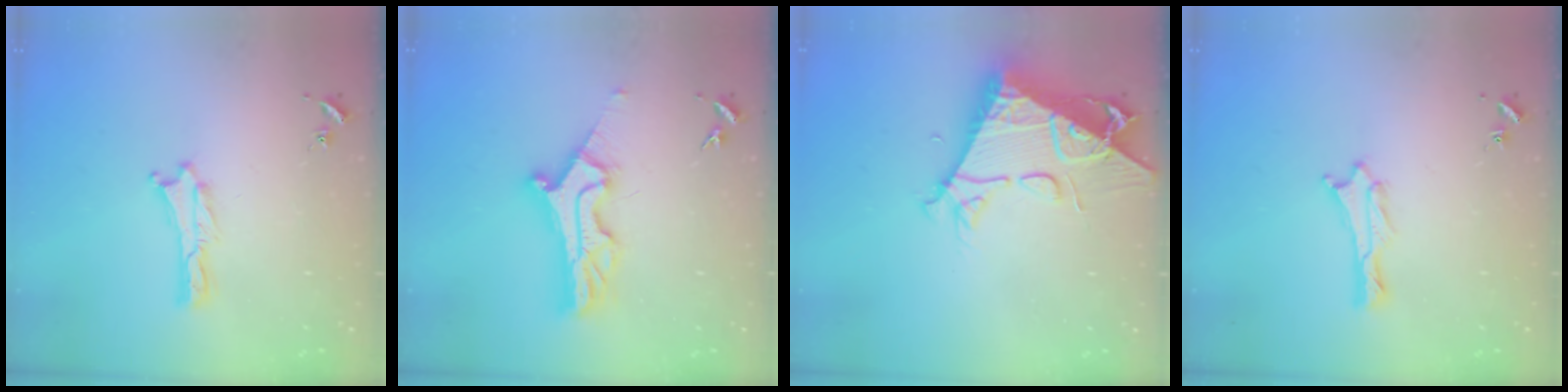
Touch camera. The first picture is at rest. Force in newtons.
{"total": 11.4, "press": 11.3, "slide": 1.2}
{"total": 11.3, "press": 11.2, "slide": 1.2}
{"total": 1.0, "press": 0.9, "slide": 0.1}